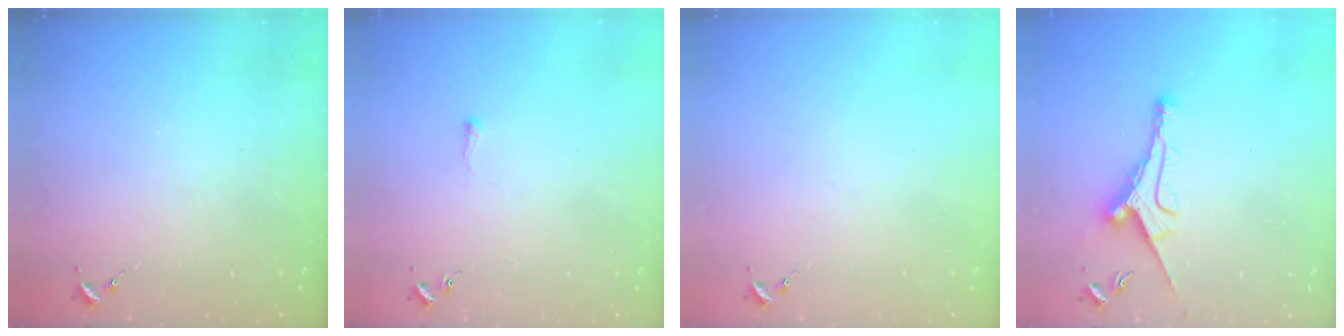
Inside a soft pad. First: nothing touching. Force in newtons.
{"total": 1.9, "press": 1.8, "slide": 0.3}
{"total": 0.0}
{"total": 10.3, "press": 10.3, "slide": 0.2}